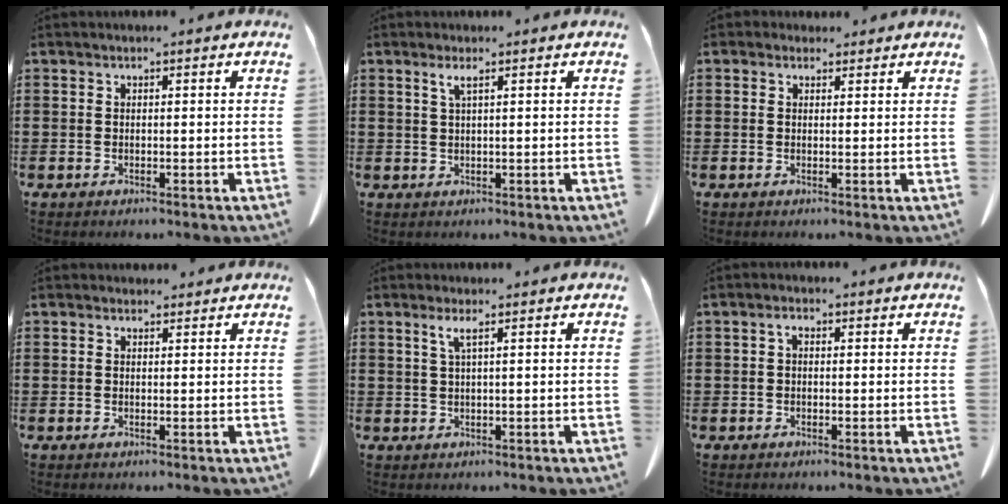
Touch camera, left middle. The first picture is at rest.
{"total": 1.6, "force": [0.8, 0.0, 1.4], "torque": [-0.030, 0.000, 0.014]}
{"total": 1.4, "force": [1.1, 0.9, 0.3], "torque": [-0.001, 0.003, 0.018]}
{"total": 1.1, "force": [0.9, 0.5, 0.1], "torque": [0.004, 0.000, 0.016]}
{"total": 1.8, "force": [0.8, -0.1, 1.6], "torque": [-0.035, -0.002, 0.014]}
{"total": 1.5, "force": [-0.1, 0.8, 1.2], "torque": [-0.026, 0.003, -0.002]}